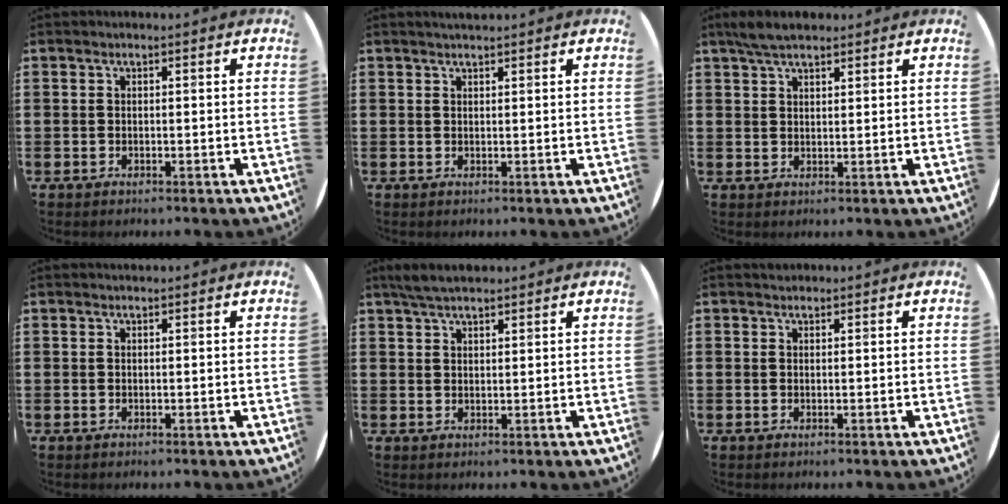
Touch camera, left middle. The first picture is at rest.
{"total": 1.0, "force": [1.0, 0.0, 0.2], "torque": [-0.003, 0.001, 0.019]}
{"total": 4.1, "force": [3.4, 1.4, 1.8], "torque": [-0.041, 0.003, 0.063]}
{"total": 0.0}
{"total": 3.6, "force": [3.2, 1.1, 1.4], "torque": [-0.034, 0.003, 0.060]}
{"total": 0.7, "force": [0.7, 0.2, -0.2], "torque": [0.003, 0.004, 0.012]}